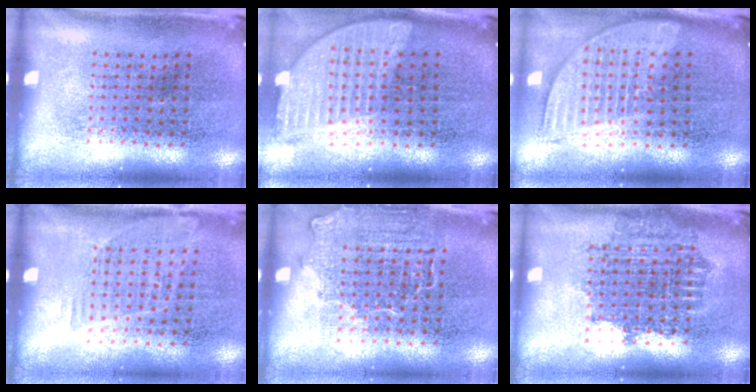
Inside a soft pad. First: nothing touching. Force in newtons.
{"total": 1.8, "press": 1.5, "slide": 1.0}
{"total": 1.8, "press": 1.5, "slide": 1.0}
{"total": 1.1, "press": 0.8, "slide": 0.6}
{"total": 1.4, "press": 1.2, "slide": 0.7}
{"total": 1.7, "press": 1.4, "slide": 1.0}